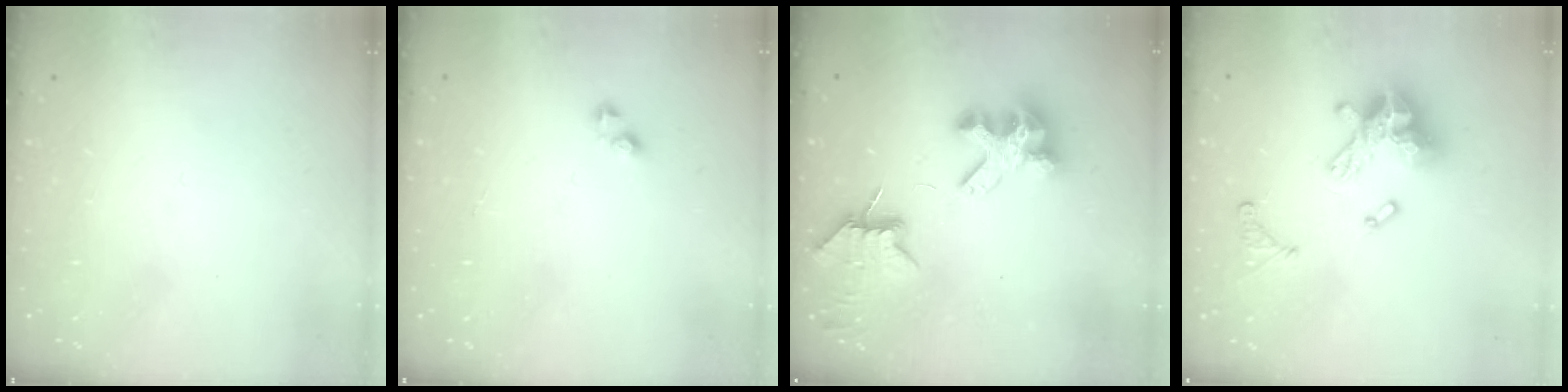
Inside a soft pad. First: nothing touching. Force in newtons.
{"total": 1.9, "press": 1.9, "slide": 0.3}
{"total": 6.7, "press": 6.7, "slide": 0.7}
{"total": 14.4, "press": 14.3, "slide": 1.2}